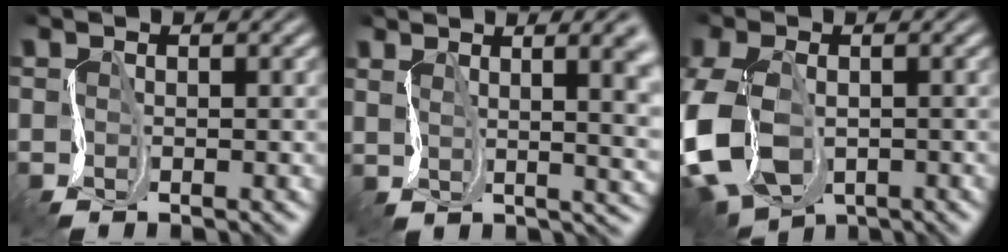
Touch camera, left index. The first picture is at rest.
{"total": 11.5, "force": [4.2, 5.6, 9.2], "torque": [-0.133, 0.046, 0.058]}
{"total": 10.1, "force": [-4.4, 6.2, 6.6], "torque": [-0.182, -0.039, -0.068]}